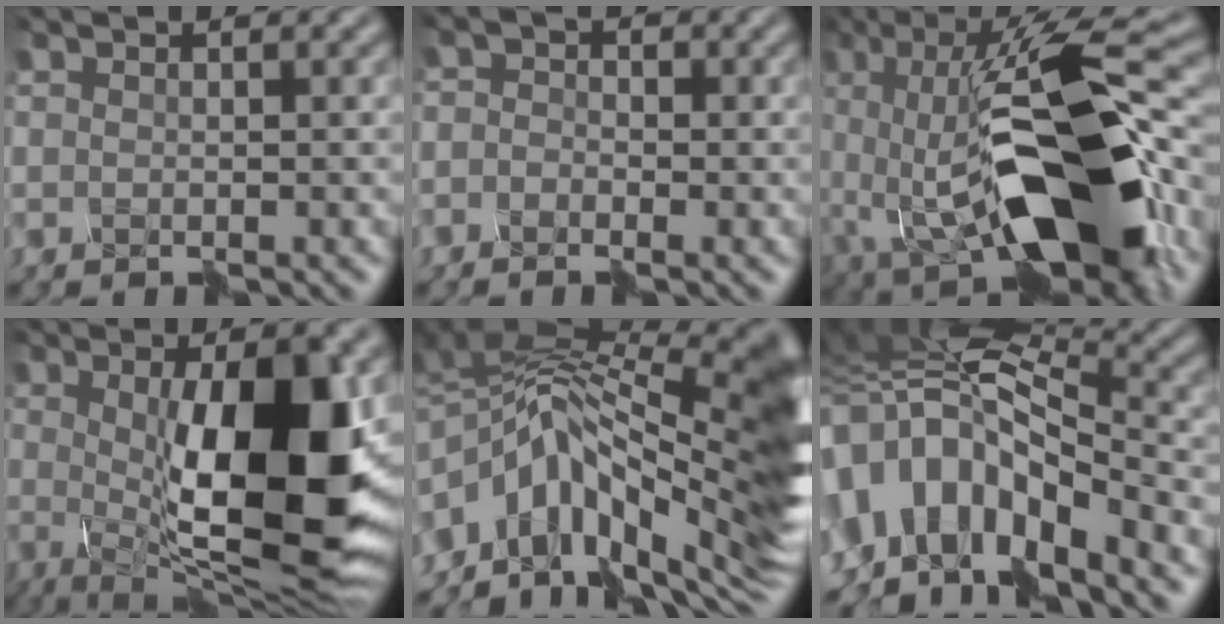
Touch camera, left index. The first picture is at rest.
{"total": 2.7, "force": [-2.0, 1.9, 0.0], "torque": [0.015, 0.016, -0.053]}
{"total": 13.5, "force": [-2.7, 5.0, 12.2], "torque": [-0.180, 0.004, -0.047]}
{"total": 13.1, "force": [0.3, 3.9, 12.4], "torque": [-0.175, 0.002, 0.002]}
{"total": 13.8, "force": [-3.1, 7.2, 11.3], "torque": [-0.185, 0.012, -0.053]}
{"total": 9.8, "force": [-4.5, 5.2, 6.9], "torque": [-0.140, 0.017, -0.090]}